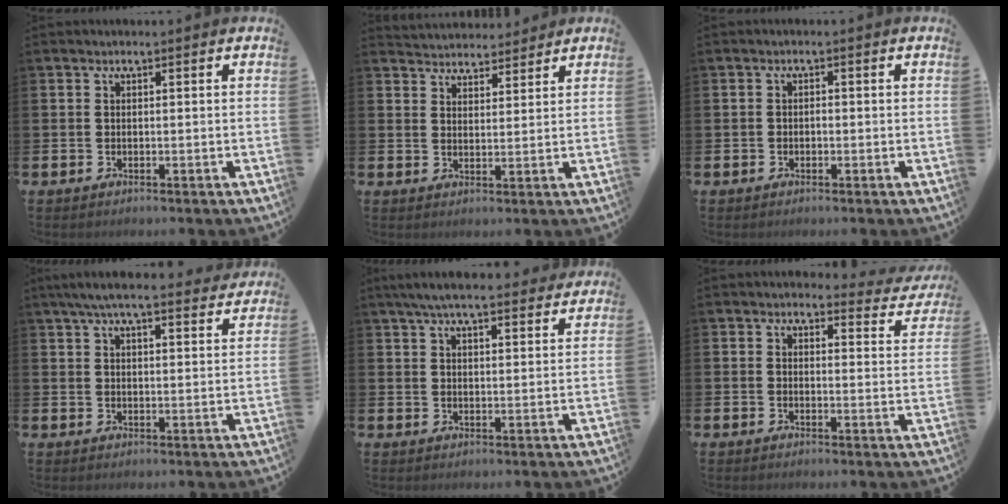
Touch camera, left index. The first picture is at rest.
{"total": 4.0, "force": [3.9, 0.9, -0.5], "torque": [-0.002, -0.021, 0.071]}
{"total": 0.7, "force": [-0.3, 0.5, 0.3], "torque": [-0.015, 0.004, -0.006]}
{"total": 6.1, "force": [5.5, 0.7, 2.4], "torque": [-0.059, -0.016, 0.100]}
{"total": 6.0, "force": [5.6, 0.9, 2.2], "torque": [-0.054, -0.015, 0.101]}
{"total": 2.6, "force": [2.4, 1.0, 0.3], "torque": [-0.001, -0.019, 0.036]}